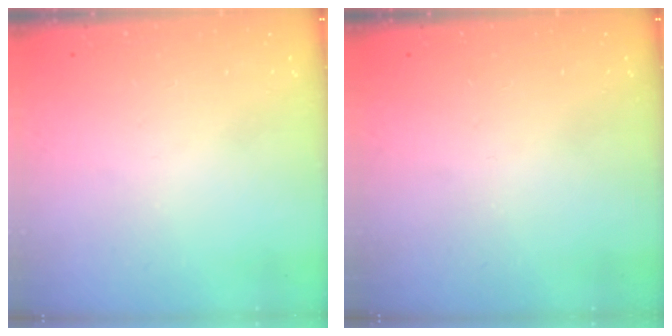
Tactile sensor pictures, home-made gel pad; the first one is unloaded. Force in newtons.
{"total": 0.0}